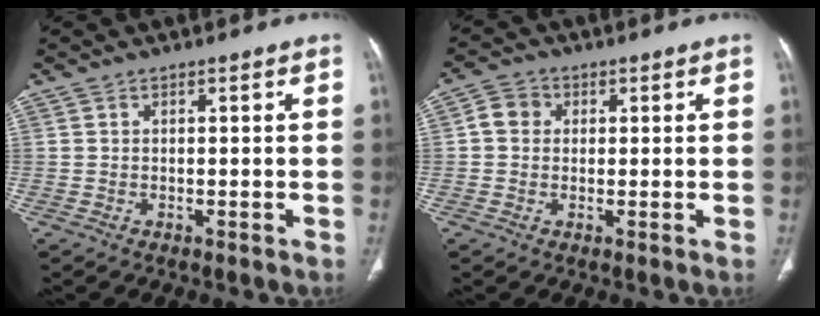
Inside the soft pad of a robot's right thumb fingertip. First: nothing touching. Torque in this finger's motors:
{"motor_torque": [-0.12, 0.12, 0.36, -0.17, 0.04]}